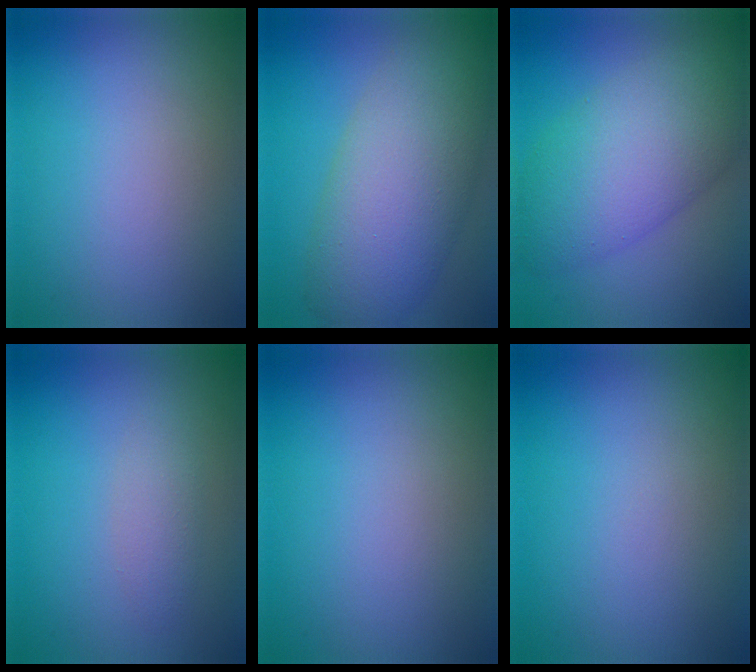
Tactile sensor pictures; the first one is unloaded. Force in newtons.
{"total": 9.1, "press": 9.1, "slide": 0.4}
{"total": 9.2, "press": 9.2, "slide": 0.3}
{"total": 1.6, "press": 1.6, "slide": 0.2}
{"total": 0.0}
{"total": 0.0}